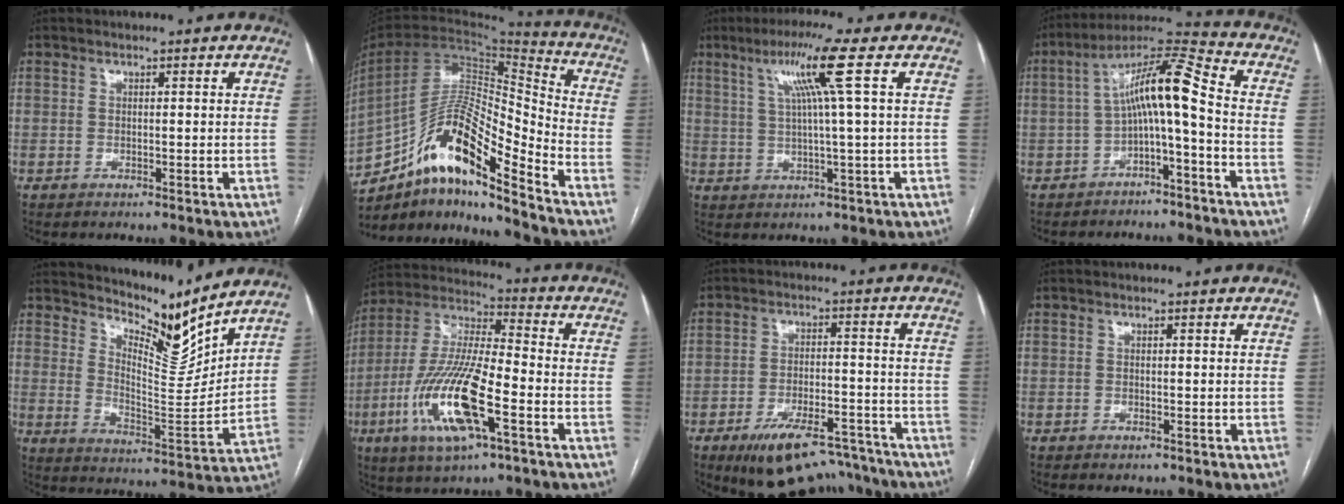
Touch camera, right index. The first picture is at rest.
{"total": 17.6, "force": [-11.9, 2.5, 12.8], "torque": [-0.242, 0.022, -0.211]}
{"total": 8.4, "force": [3.2, -1.9, 7.6], "torque": [-0.136, 0.010, 0.060]}
{"total": 10.7, "force": [-1.7, 1.2, 10.5], "torque": [-0.176, 0.046, -0.031]}
{"total": 10.0, "force": [9.6, 0.5, 2.6], "torque": [-0.050, -0.038, 0.163]}
{"total": 17.7, "force": [-6.5, 3.8, 16.1], "torque": [-0.339, -0.013, -0.117]}
{"total": 14.5, "force": [-12.0, 3.7, 7.2], "torque": [-0.116, 0.011, -0.190]}
{"total": 0.9, "force": [-0.6, 0.5, 0.4], "torque": [-0.006, 0.001, -0.005]}